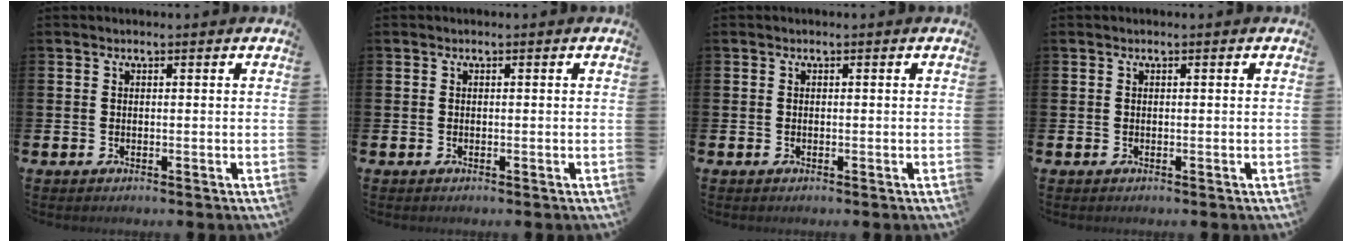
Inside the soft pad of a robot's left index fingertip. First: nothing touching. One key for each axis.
{"total": 0.0}
{"total": 0.0}
{"total": 0.0}